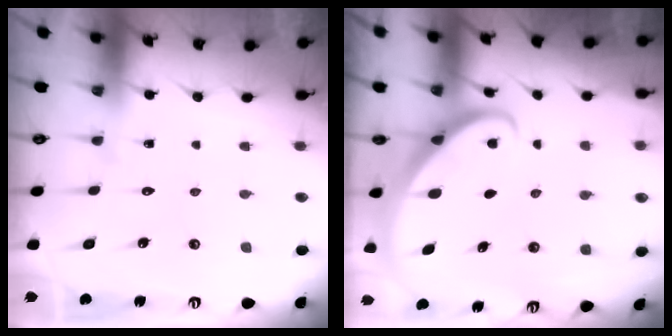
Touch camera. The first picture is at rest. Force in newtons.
{"total": 2.5, "press": 2.5, "slide": 0.2}